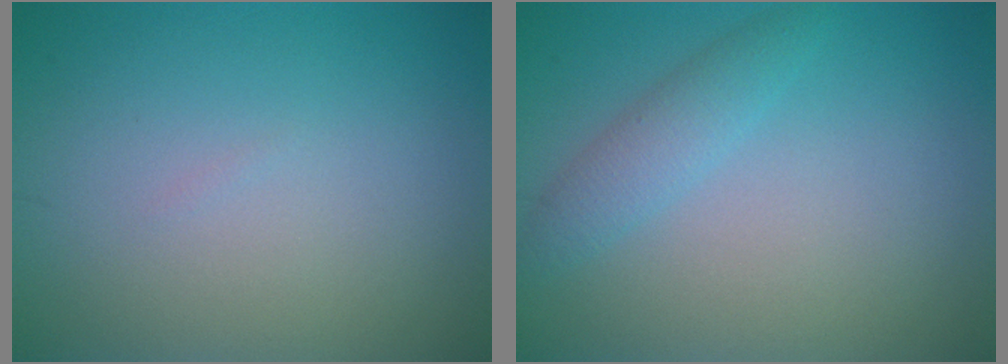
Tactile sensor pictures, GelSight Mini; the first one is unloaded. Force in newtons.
{"total": 2.1, "press": 2.0, "slide": 0.2}